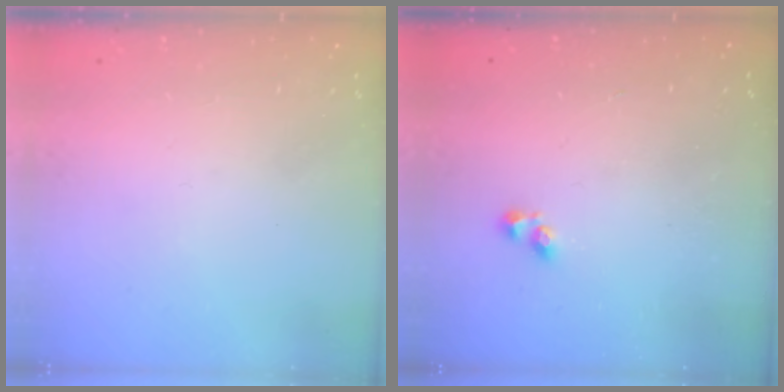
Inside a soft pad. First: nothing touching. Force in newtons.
{"total": 0.9, "press": 0.4, "slide": 0.8}